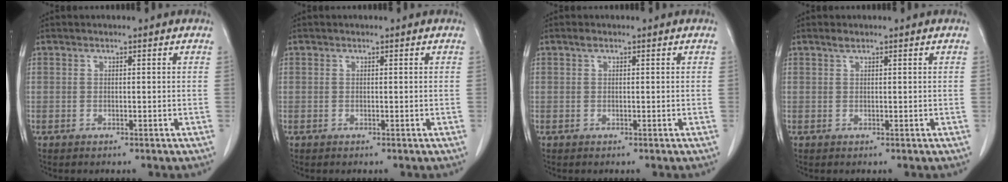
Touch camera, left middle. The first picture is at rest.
{"total": 0.0}
{"total": 0.5, "force": [0.4, 0.2, 0.3], "torque": [-0.008, 0.004, 0.006]}
{"total": 0.7, "force": [0.6, 0.0, 0.4], "torque": [-0.014, 0.001, 0.015]}